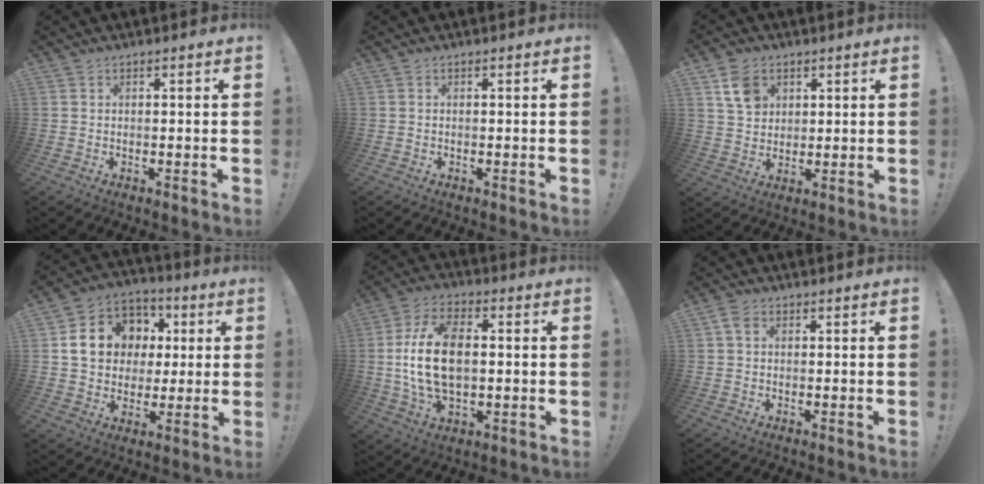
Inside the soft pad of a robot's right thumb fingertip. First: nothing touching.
{"total": 0.0}
{"total": 8.1, "force": [3.7, 6.3, 3.4], "torque": [-0.040, -0.013, 0.071]}
{"total": 15.3, "force": [2.8, 13.2, 7.1], "torque": [-0.089, 0.001, 0.070]}
{"total": 17.2, "force": [0.6, 10.7, 13.5], "torque": [-0.245, 0.001, 0.007]}
{"total": 3.0, "force": [0.8, 2.1, 2.0], "torque": [-0.038, 0.006, 0.015]}